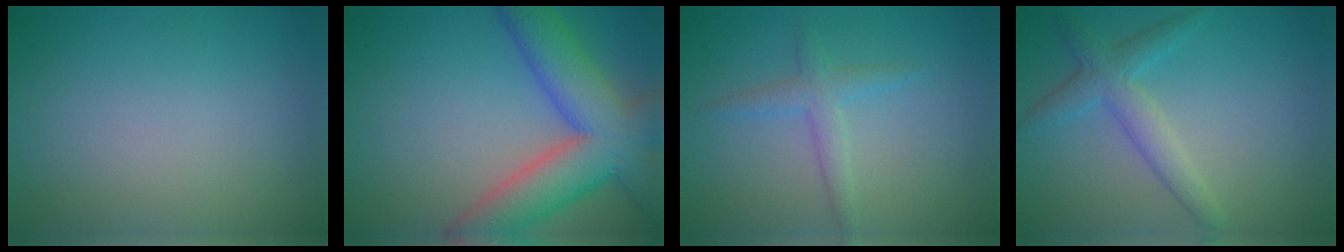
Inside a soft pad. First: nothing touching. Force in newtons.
{"total": 10.2, "press": 10.2, "slide": 0.5}
{"total": 2.2, "press": 2.2, "slide": 0.1}
{"total": 3.3, "press": 3.3, "slide": 0.1}